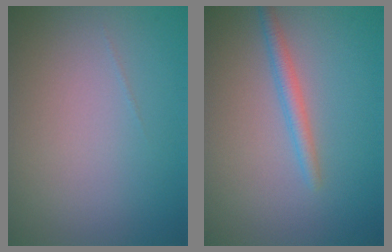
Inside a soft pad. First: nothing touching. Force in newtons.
{"total": 1.8, "press": 1.8, "slide": 0.0}